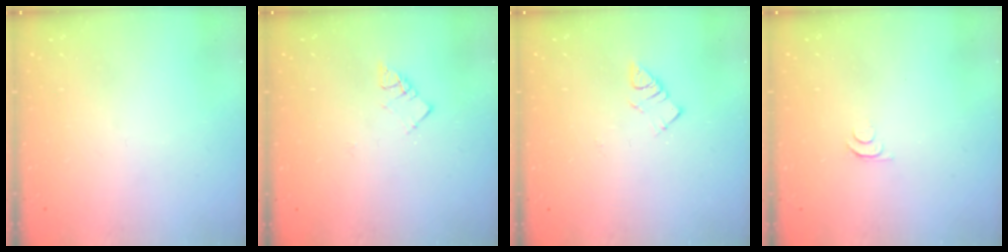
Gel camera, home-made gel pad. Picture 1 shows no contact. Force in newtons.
{"total": 4.2, "press": 4.2, "slide": 0.4}
{"total": 4.6, "press": 4.6, "slide": 0.2}
{"total": 4.4, "press": 4.3, "slide": 0.6}